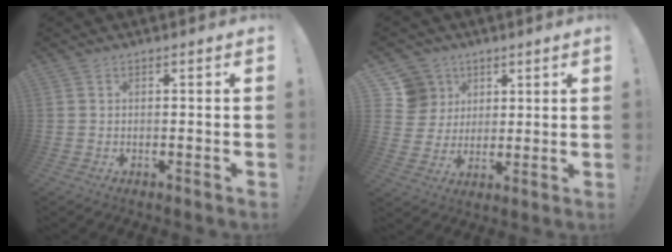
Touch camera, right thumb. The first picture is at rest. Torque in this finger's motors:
{"motor_torque": [0.27, 0.37, 0.17, -0.06, -0.01]}